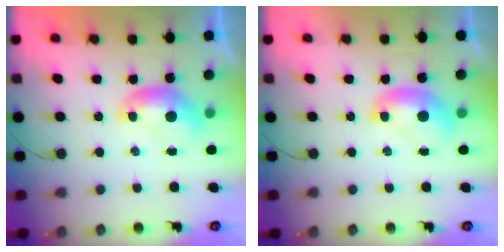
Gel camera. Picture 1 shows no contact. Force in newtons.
{"total": 1.2, "press": 1.2, "slide": 0.0}